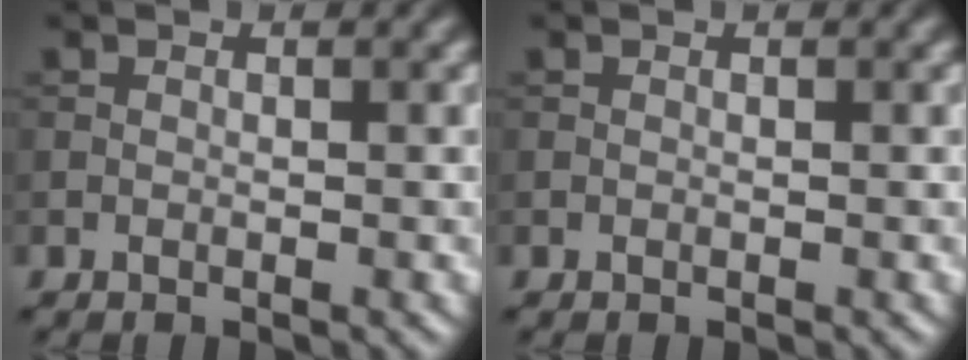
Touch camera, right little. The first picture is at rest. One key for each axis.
{"total": 0.0}